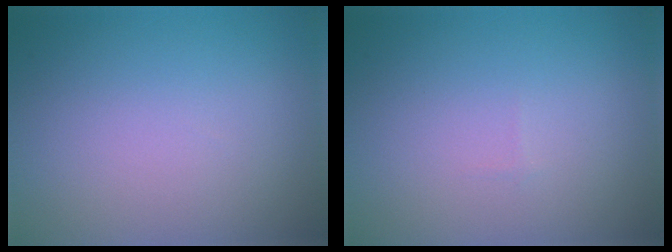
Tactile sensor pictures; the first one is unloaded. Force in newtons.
{"total": 0.0}